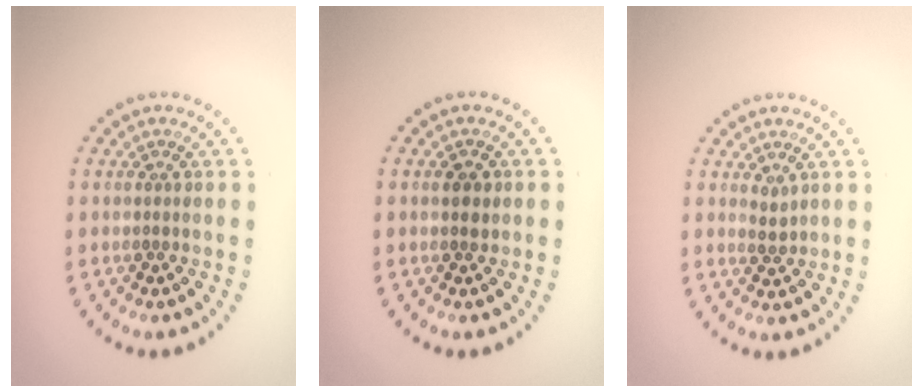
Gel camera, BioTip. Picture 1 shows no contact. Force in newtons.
{"total": 1.2, "press": 1.2, "slide": 0.3}
{"total": 0.9, "press": 0.9, "slide": 0.3}